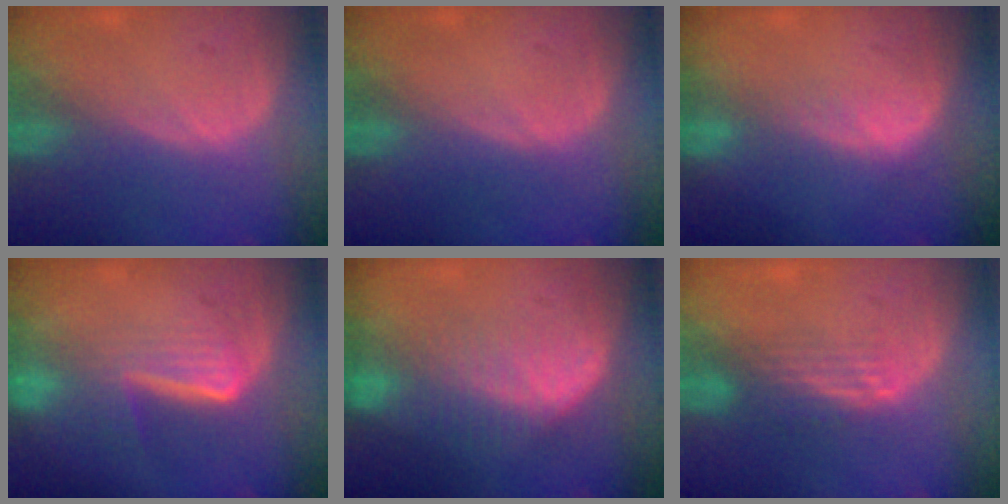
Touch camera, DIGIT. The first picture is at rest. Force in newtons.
{"total": 0.0}
{"total": 2.0, "press": 2.0, "slide": 0.1}
{"total": 6.7, "press": 5.7, "slide": 3.6}
{"total": 7.2, "press": 6.7, "slide": 2.9}
{"total": 3.4, "press": 2.9, "slide": 1.8}